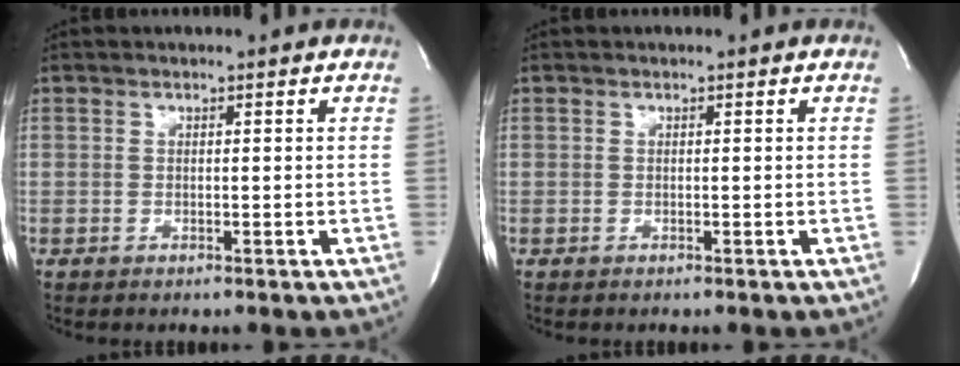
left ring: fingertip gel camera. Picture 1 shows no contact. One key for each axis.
{"total": 0.0}